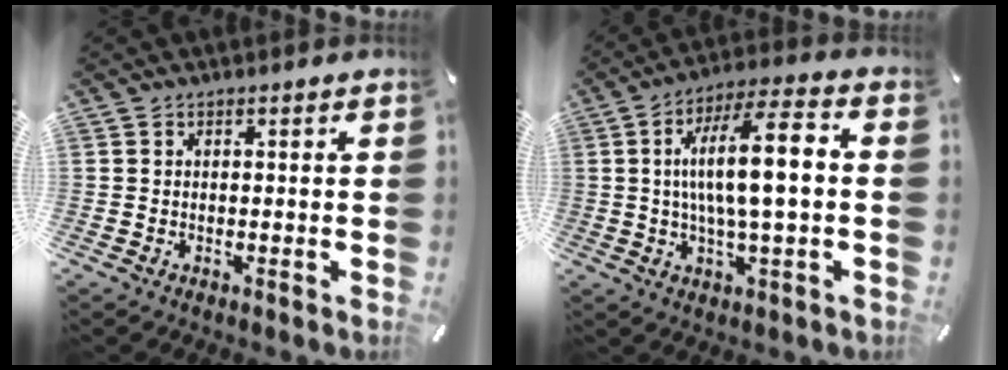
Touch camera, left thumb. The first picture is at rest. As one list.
[{"total": 14.2, "force": [1.1, 3.9, 13.7], "torque": [-0.239, 0.005, 0.011]}]